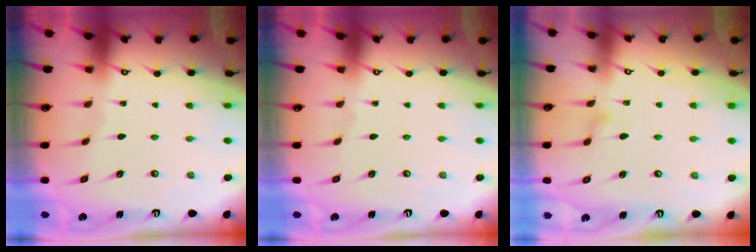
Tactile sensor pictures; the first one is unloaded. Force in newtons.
{"total": 0.0}
{"total": 8.3, "press": 8.3, "slide": 0.5}